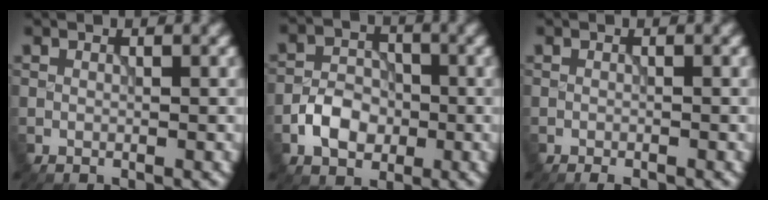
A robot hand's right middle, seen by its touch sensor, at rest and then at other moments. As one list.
[{"total": 4.0, "force": [-1.5, 2.9, 2.3], "torque": [-0.041, 0.005, -0.030]}, {"total": 0.9, "force": [-0.7, 0.2, 0.5], "torque": [-0.007, -0.004, -0.013]}]